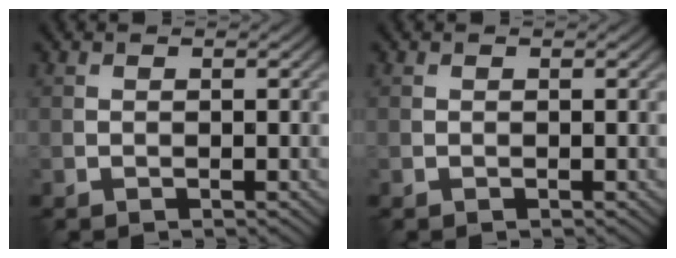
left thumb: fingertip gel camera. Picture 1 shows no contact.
{"total": 0.0}